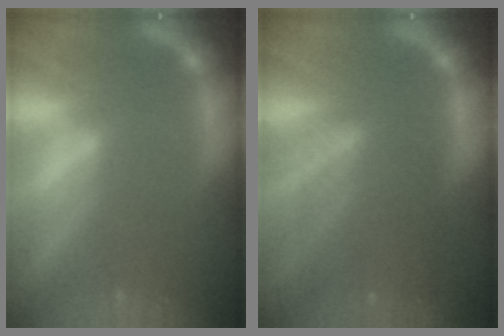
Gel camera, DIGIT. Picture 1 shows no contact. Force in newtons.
{"total": 7.0}